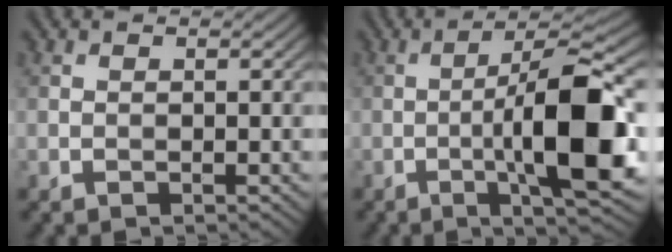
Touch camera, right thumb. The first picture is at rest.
{"total": 13.2, "force": [-2.8, 3.0, 12.5], "torque": [-0.187, 0.009, -0.053]}